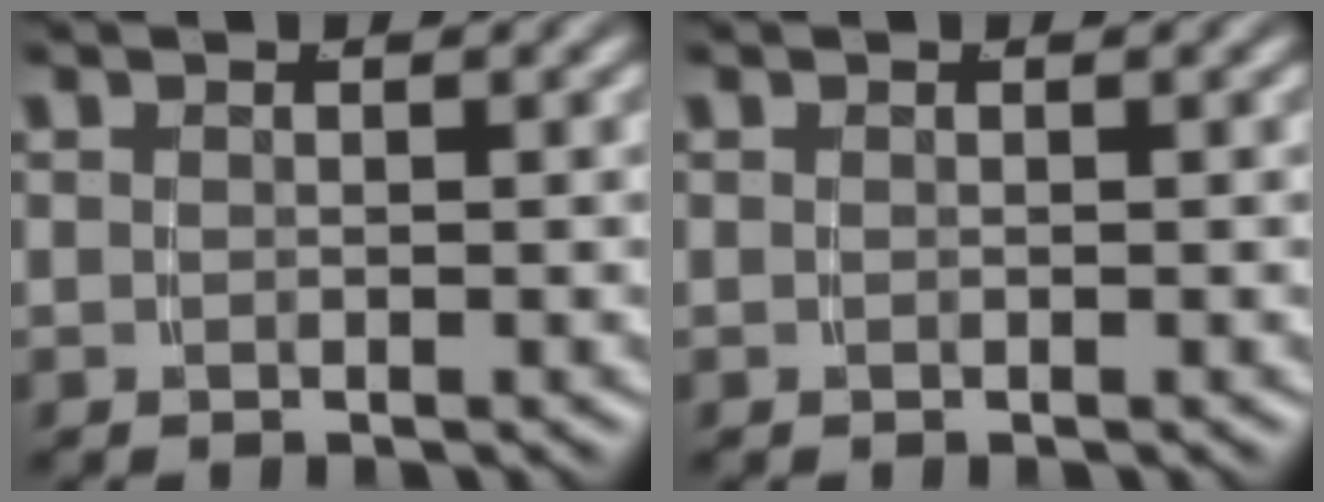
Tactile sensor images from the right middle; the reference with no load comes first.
{"total": 0.0}